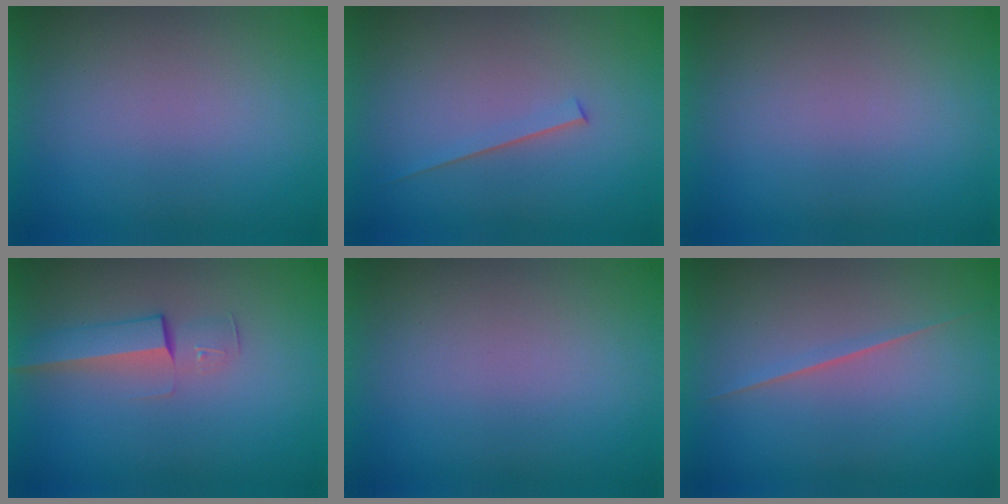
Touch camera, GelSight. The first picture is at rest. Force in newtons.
{"total": 1.5}
{"total": 1.3}
{"total": 2.9}
{"total": 0.0}
{"total": 1.7}